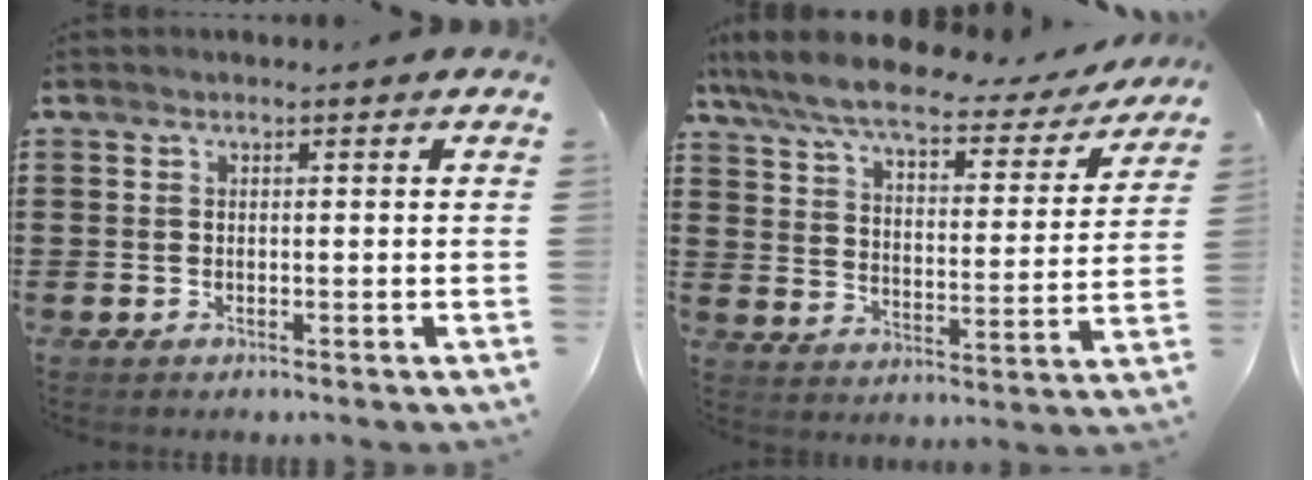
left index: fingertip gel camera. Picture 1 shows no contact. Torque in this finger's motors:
{"motor_torque": [2.14, 0.00, 1.06, 0.21]}